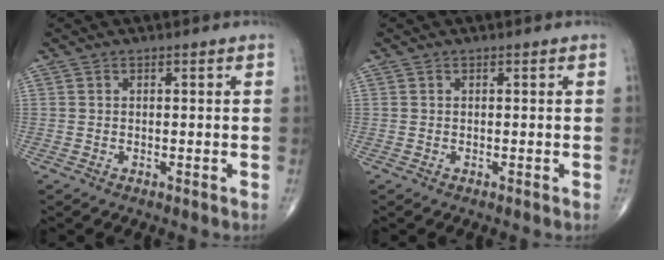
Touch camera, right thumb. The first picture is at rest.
{"total": 0.0}